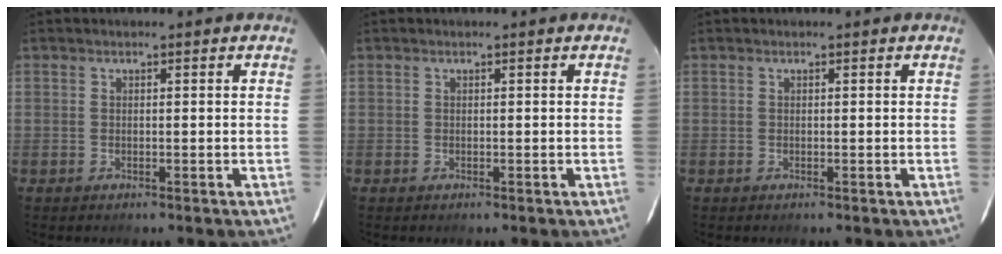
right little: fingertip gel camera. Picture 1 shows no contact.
{"total": 0.0}
{"total": 0.0}